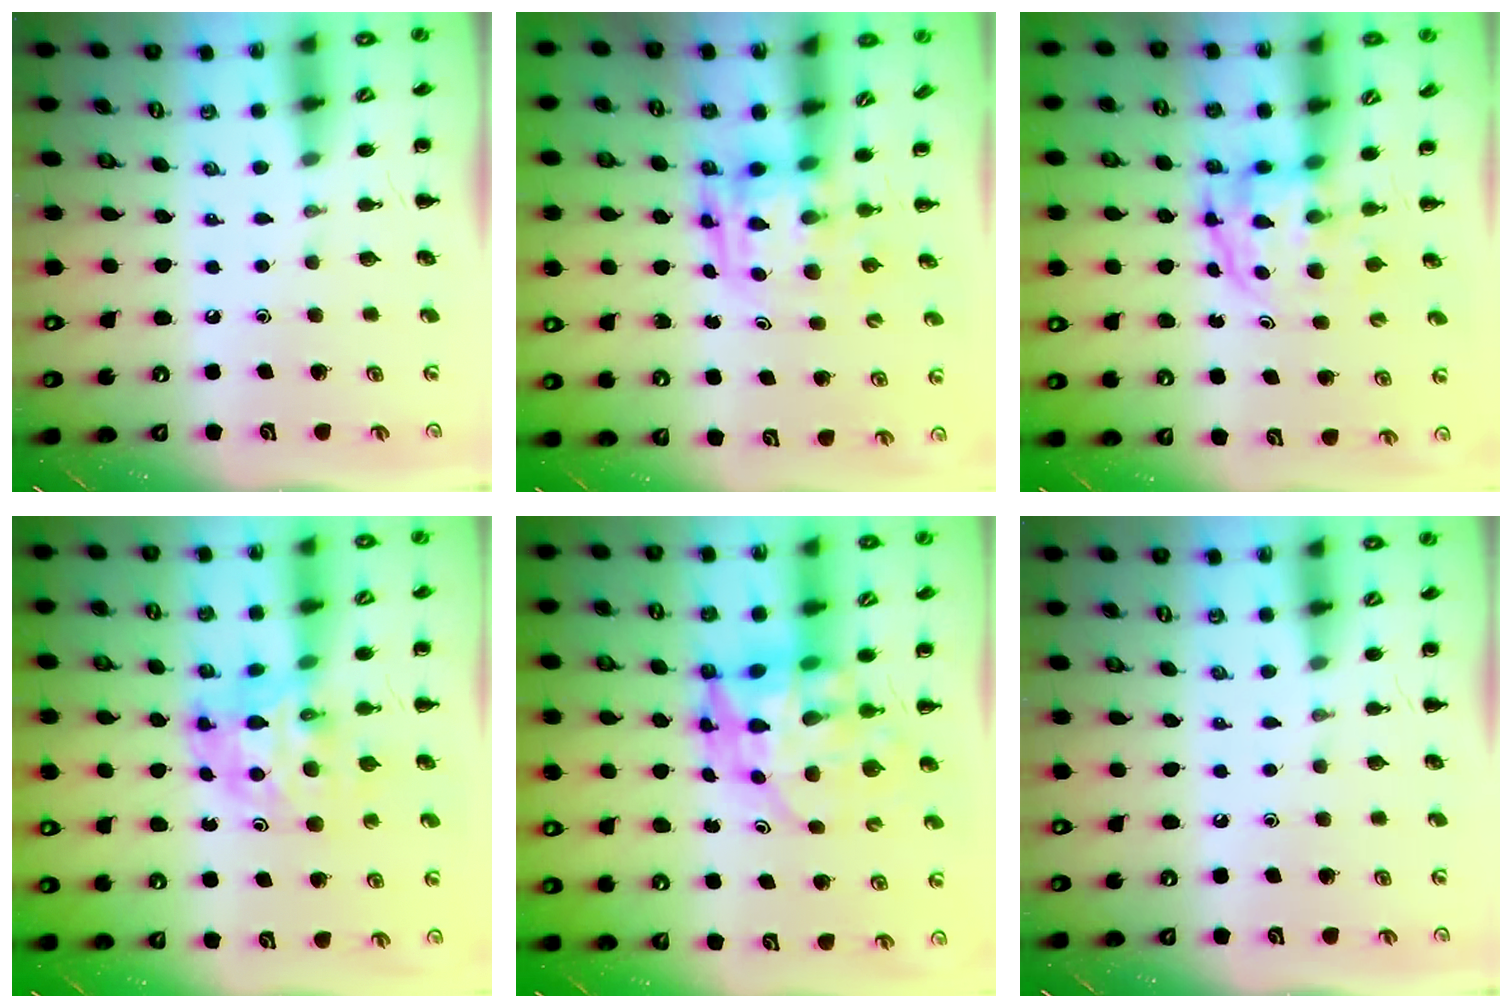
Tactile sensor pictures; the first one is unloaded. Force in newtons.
{"total": 3.9, "press": 3.8, "slide": 0.7}
{"total": 3.8, "press": 3.8, "slide": 0.3}
{"total": 8.2, "press": 7.7, "slide": 2.7}
{"total": 10.5, "press": 10.1, "slide": 3.0}
{"total": 0.0}